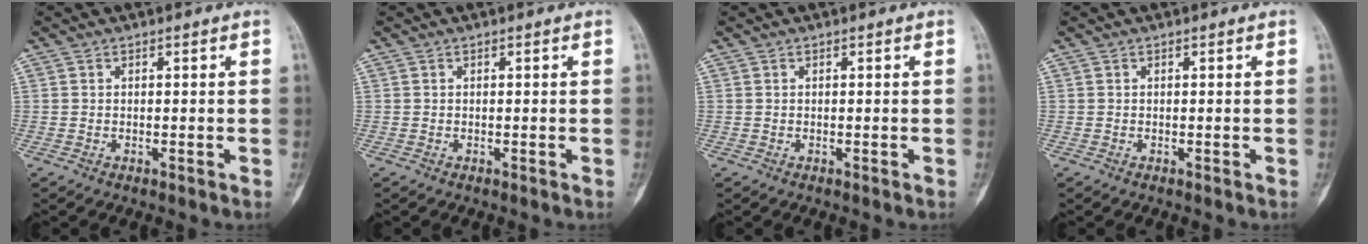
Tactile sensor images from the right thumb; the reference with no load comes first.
{"total": 0.0}
{"total": 0.0}
{"total": 0.0}